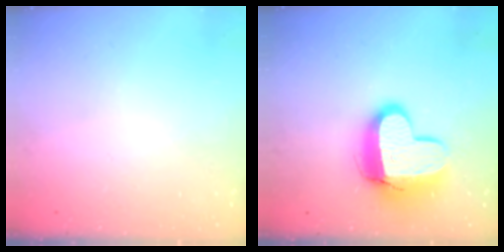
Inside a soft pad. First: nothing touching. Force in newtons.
{"total": 12.7, "press": 12.7, "slide": 1.4}